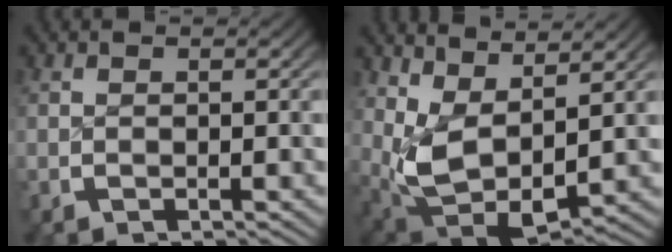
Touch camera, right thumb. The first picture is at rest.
{"total": 9.9, "force": [-0.3, 7.0, 7.0], "torque": [-0.175, -0.060, 0.018]}